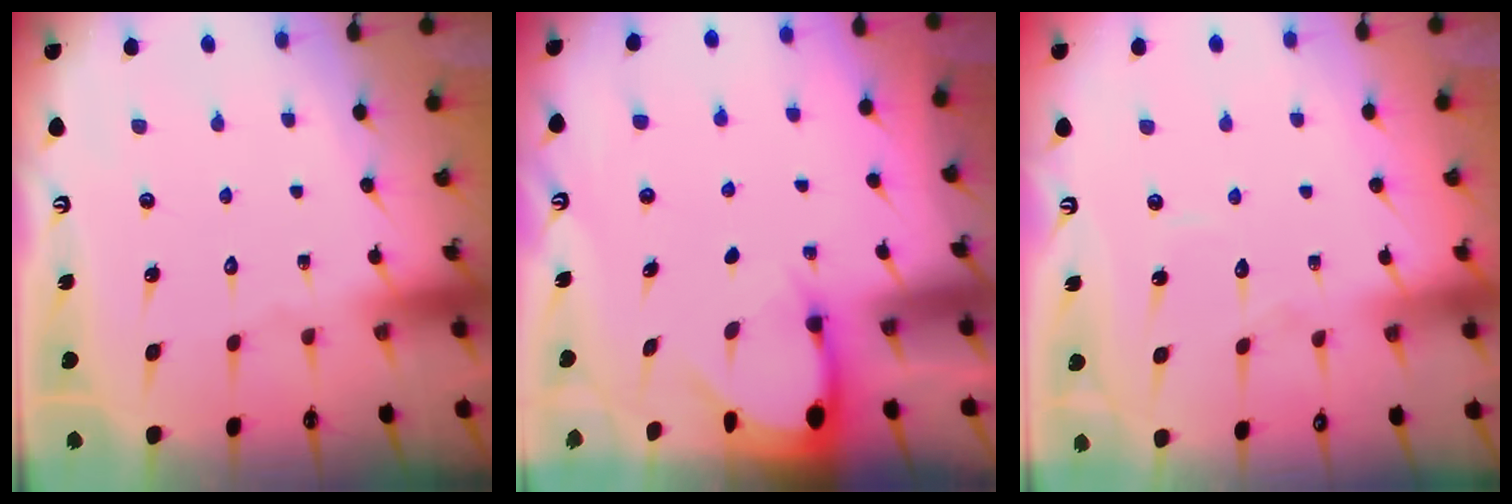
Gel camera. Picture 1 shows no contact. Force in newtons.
{"total": 3.0, "press": 3.0, "slide": 0.2}
{"total": 3.6, "press": 3.6, "slide": 0.4}